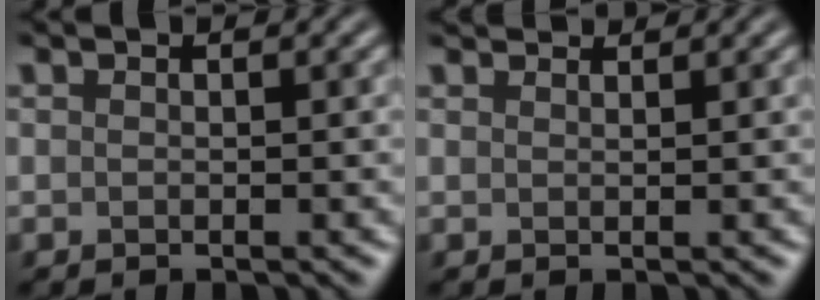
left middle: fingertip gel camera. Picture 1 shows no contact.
{"total": 1.8, "force": [1.7, 0.3, 0.4], "torque": [-0.016, 0.005, 0.025]}